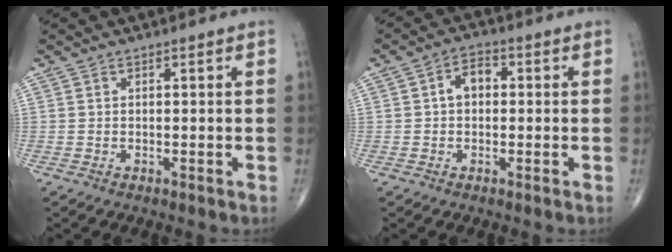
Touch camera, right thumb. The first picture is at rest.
{"total": 4.4, "force": [0.3, 3.0, 3.2], "torque": [-0.044, 0.018, -0.003]}